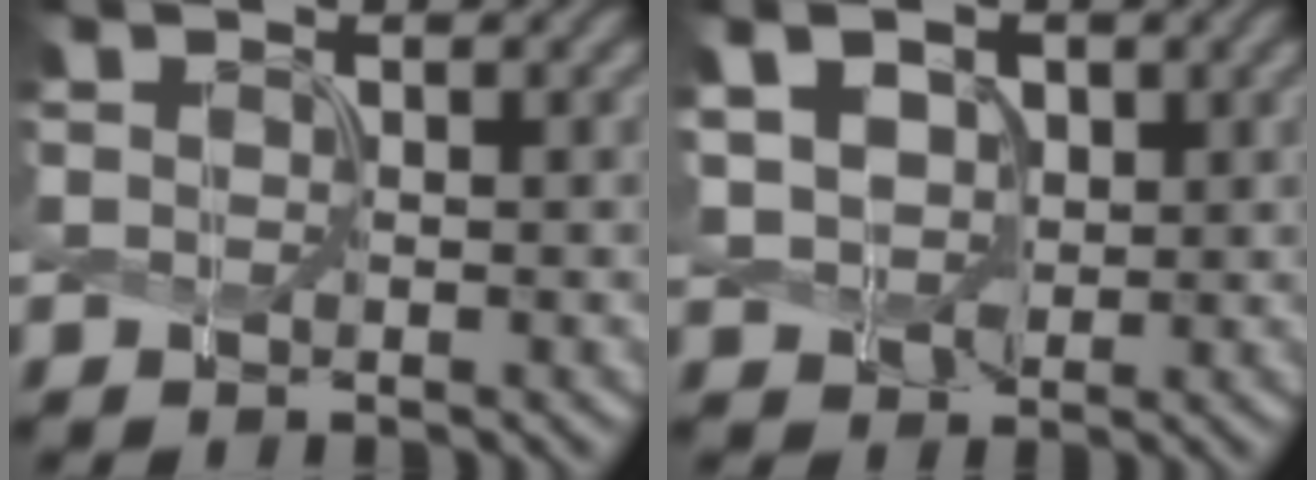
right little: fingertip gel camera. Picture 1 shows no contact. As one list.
[{"total": 5.7, "force": [0.9, 4.5, 3.4], "torque": [-0.092, 0.015, 0.019]}]